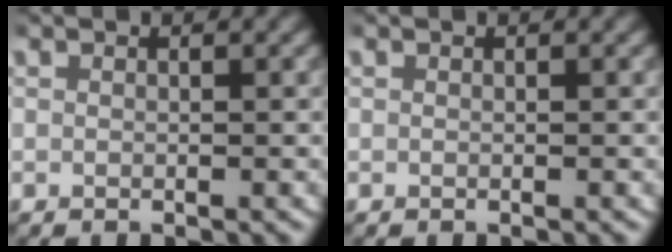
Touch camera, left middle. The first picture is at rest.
{"total": 0.0}